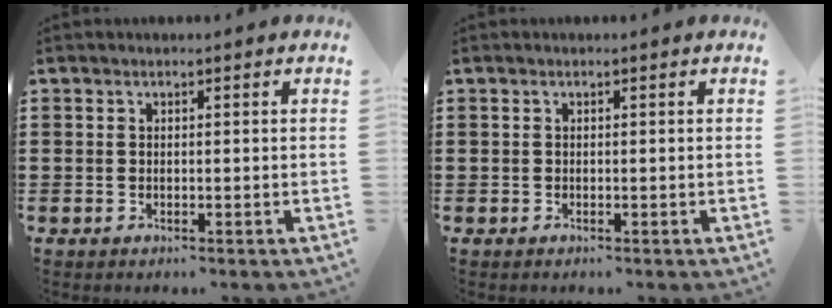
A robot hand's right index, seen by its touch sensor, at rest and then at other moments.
{"total": 0.0}